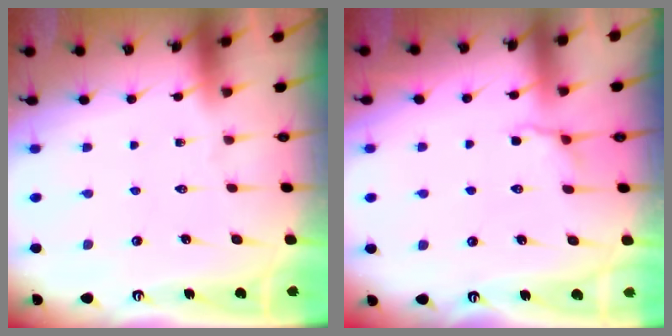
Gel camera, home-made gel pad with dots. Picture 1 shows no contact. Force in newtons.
{"total": 3.6, "press": 3.3, "slide": 1.4}